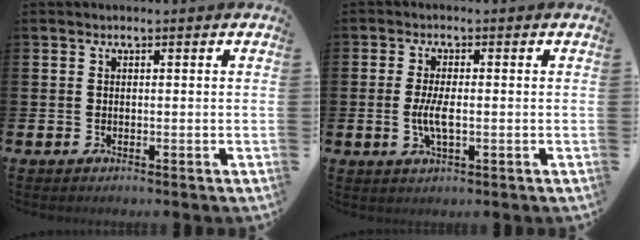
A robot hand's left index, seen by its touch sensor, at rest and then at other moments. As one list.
[{"total": 3.8, "force": [-0.4, 1.3, 3.5], "torque": [-0.062, -0.004, -0.013]}]